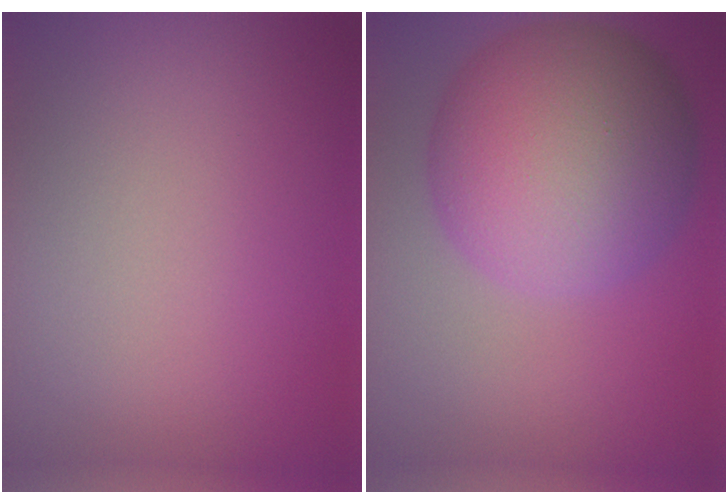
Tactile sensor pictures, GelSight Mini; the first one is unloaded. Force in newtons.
{"total": 13.3, "press": 13.3, "slide": 0.3}